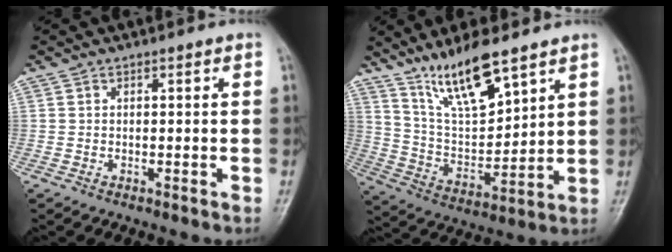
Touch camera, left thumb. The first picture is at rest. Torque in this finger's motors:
{"motor_torque": [0.55, 0.39, 1.12, -1.64, 0.14]}